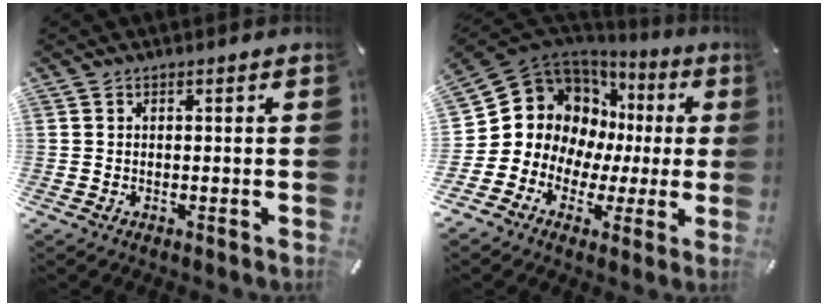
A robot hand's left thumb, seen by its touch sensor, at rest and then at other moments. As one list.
[{"total": 14.8, "force": [3.7, 13.0, 6.0], "torque": [-0.129, -0.042, 0.080]}]